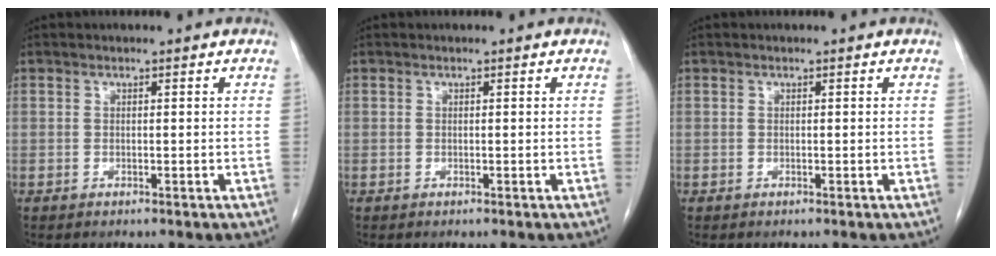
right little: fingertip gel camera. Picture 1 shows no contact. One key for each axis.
{"total": 0.0}
{"total": 0.0}